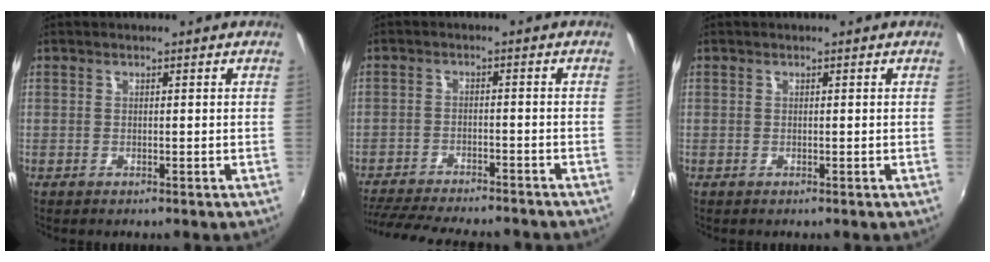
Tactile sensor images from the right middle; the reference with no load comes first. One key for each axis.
{"total": 16.2, "fx": -14.3, "fy": 3.3, "fz": 7.0, "tx": -0.150, "ty": -0.025, "tz": -0.213}
{"total": 0.0}